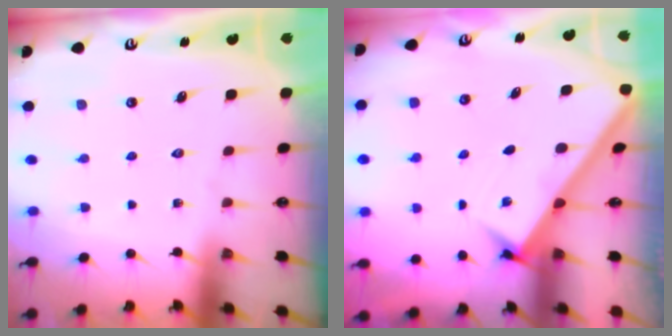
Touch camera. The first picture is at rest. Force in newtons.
{"total": 2.5, "press": 2.4, "slide": 0.4}